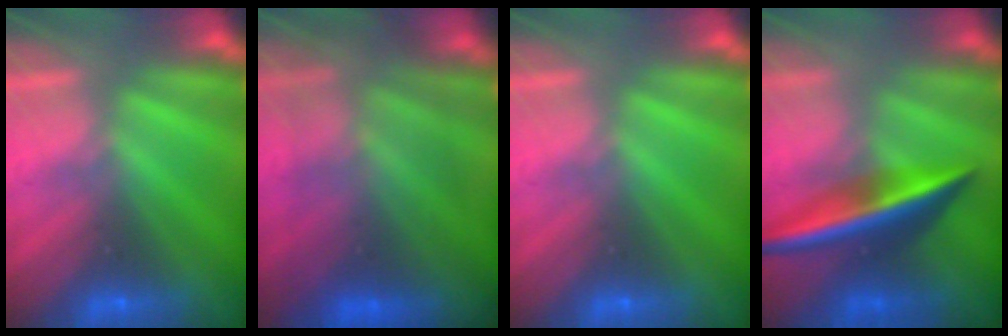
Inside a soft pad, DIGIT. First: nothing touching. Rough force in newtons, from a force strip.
{"total": 6.1}
{"total": 0.0}
{"total": 2.5}